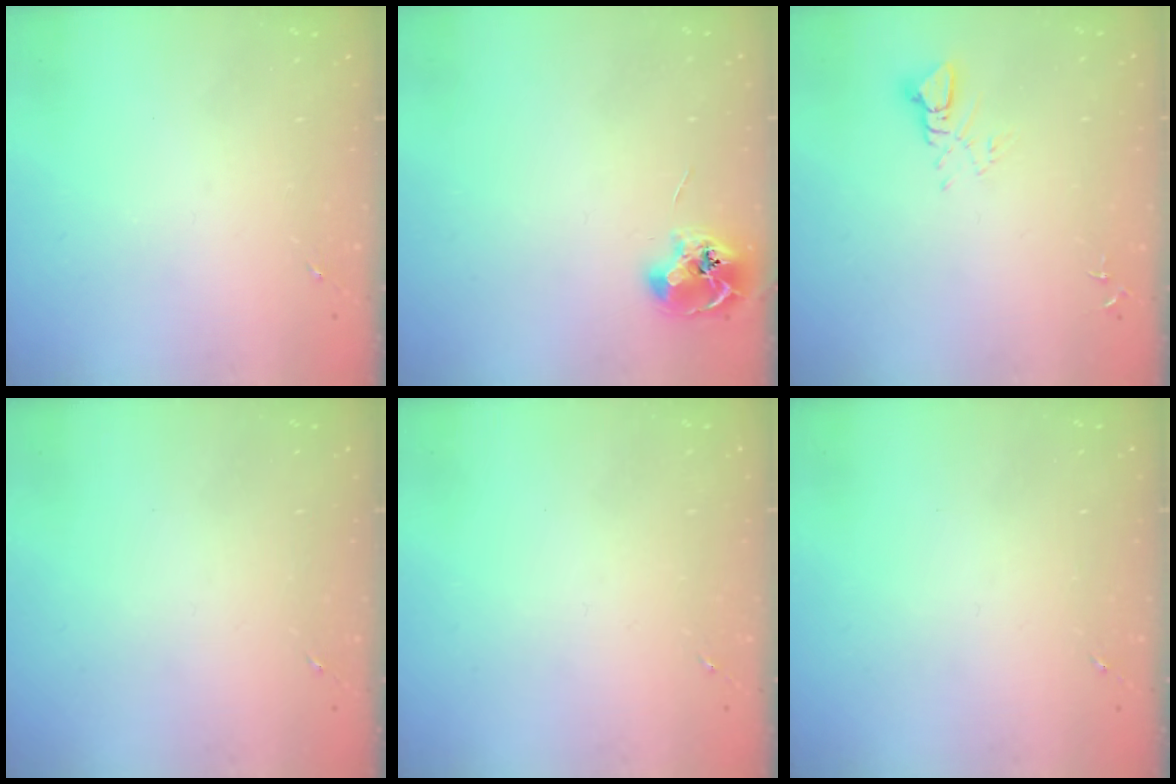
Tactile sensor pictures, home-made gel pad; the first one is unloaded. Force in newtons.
{"total": 9.0, "press": 8.9, "slide": 0.8}
{"total": 5.3, "press": 5.3, "slide": 0.3}
{"total": 0.0}
{"total": 0.0}
{"total": 0.0}